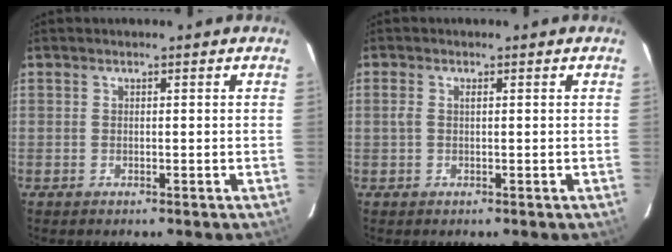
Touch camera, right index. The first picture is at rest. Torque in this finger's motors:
{"motor_torque": [0.02, 0.02, 0.11, 0.04]}